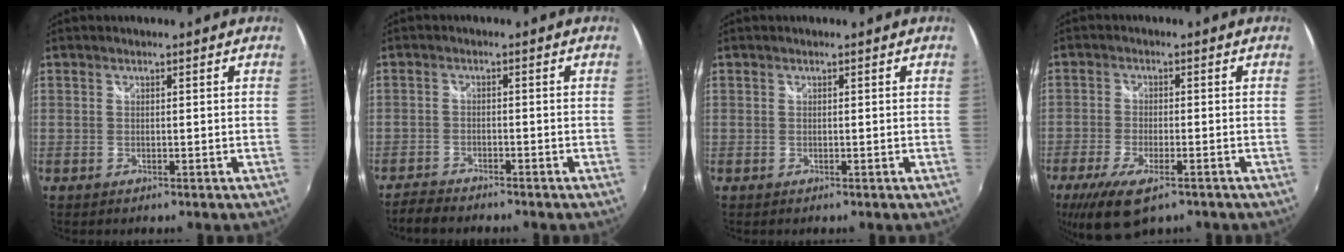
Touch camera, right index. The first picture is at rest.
{"total": 4.4, "force": [-4.2, 0.8, 1.2], "torque": [-0.043, -0.016, -0.080]}
{"total": 0.0}
{"total": 10.4, "force": [-6.7, 3.7, 7.1], "torque": [-0.165, -0.036, -0.118]}